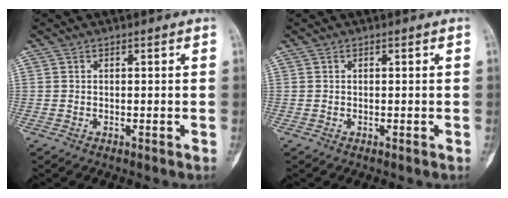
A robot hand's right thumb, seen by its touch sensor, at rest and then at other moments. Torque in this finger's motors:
{"motor_torque": [0.00, 0.00, 0.03, -0.01, 0.00]}